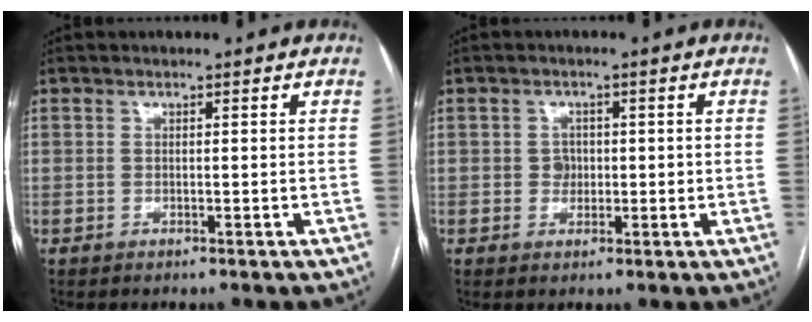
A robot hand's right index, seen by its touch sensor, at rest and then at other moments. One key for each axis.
{"total": 2.2, "fx": 0.0, "fy": 2.0, "fz": 0.9, "tx": -0.009, "ty": 0.004, "tz": 0.000}